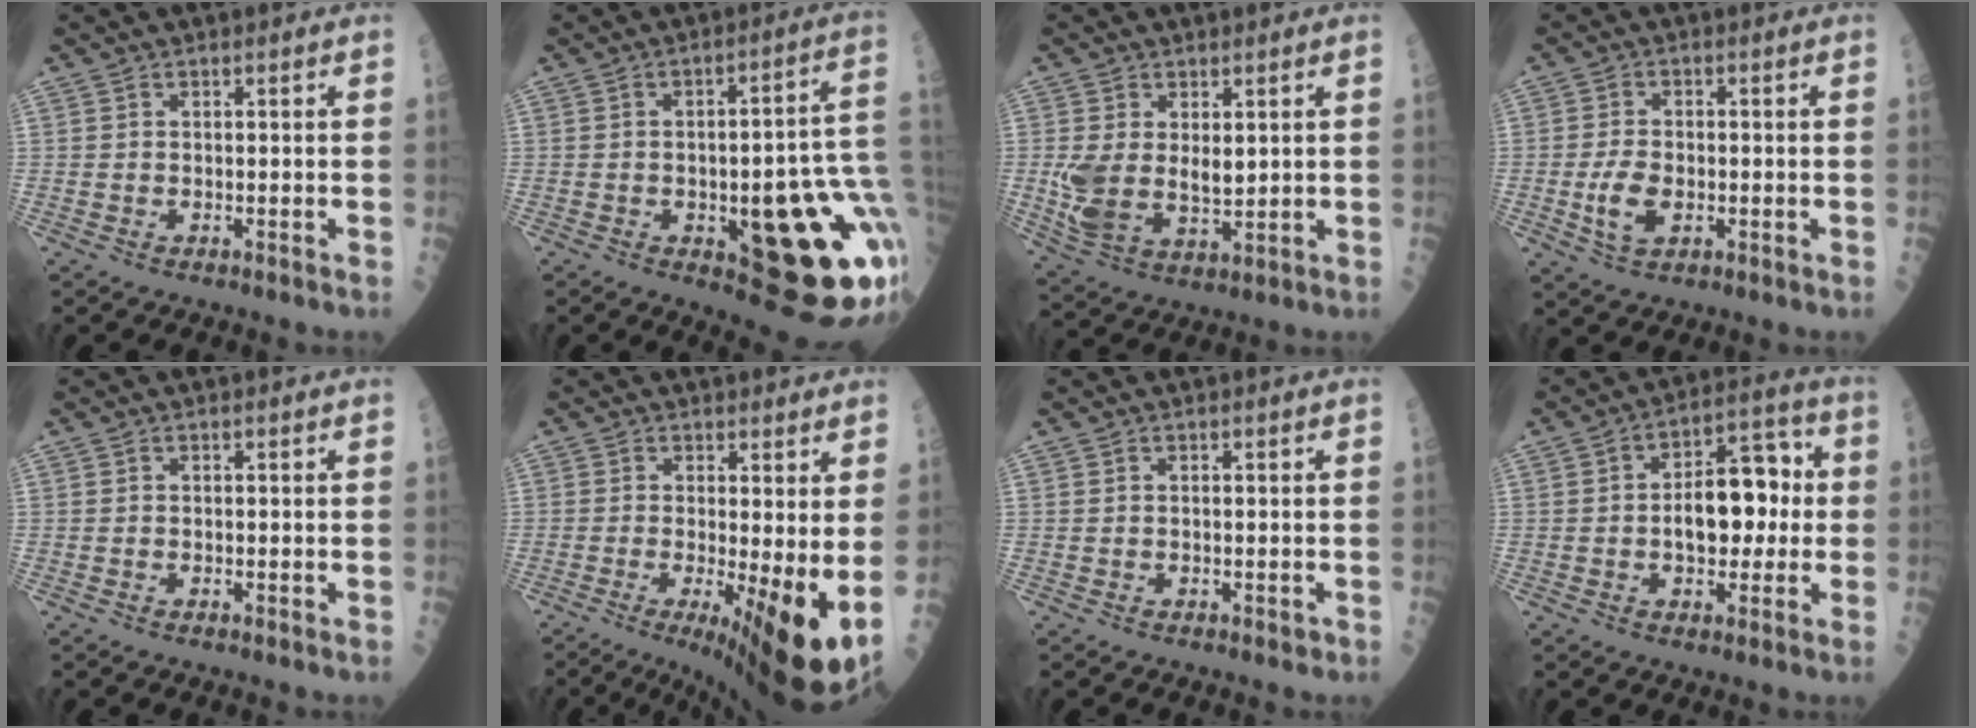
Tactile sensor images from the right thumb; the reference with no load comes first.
{"total": 22.2, "force": [-4.1, 7.3, 20.5], "torque": [-0.226, 0.019, -0.032]}
{"total": 9.6, "force": [1.2, 5.8, 7.6], "torque": [-0.143, -0.016, 0.035]}
{"total": 5.1, "force": [-0.9, 3.0, 4.1], "torque": [-0.070, -0.001, -0.014]}
{"total": 0.0}
{"total": 12.8, "force": [-1.9, 2.9, 12.3], "torque": [-0.183, -0.022, -0.017]}
{"total": 0.6, "force": [-0.1, 0.4, 0.4], "torque": [-0.004, -0.001, 0.000]}
{"total": 13.1, "force": [-0.1, 7.7, 10.6], "torque": [-0.119, 0.031, -0.006]}